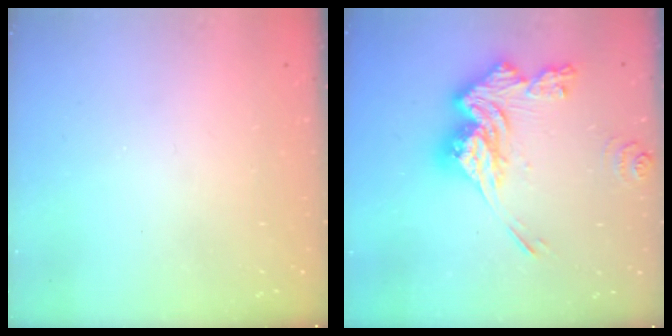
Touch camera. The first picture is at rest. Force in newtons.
{"total": 18.3, "press": 18.2, "slide": 1.7}